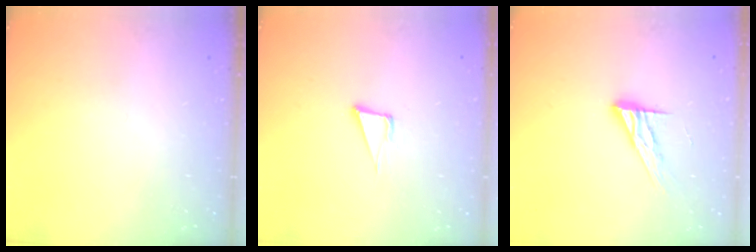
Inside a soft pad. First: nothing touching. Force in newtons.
{"total": 5.2, "press": 4.2, "slide": 3.1}
{"total": 11.1, "press": 11.1, "slide": 0.9}